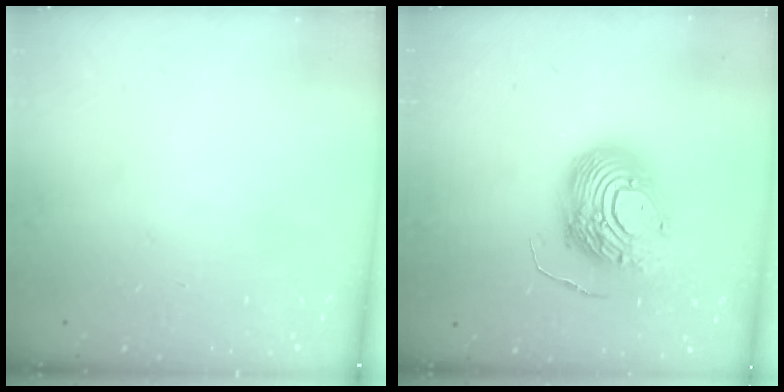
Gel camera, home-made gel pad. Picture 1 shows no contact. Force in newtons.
{"total": 16.1, "press": 16.1, "slide": 1.4}